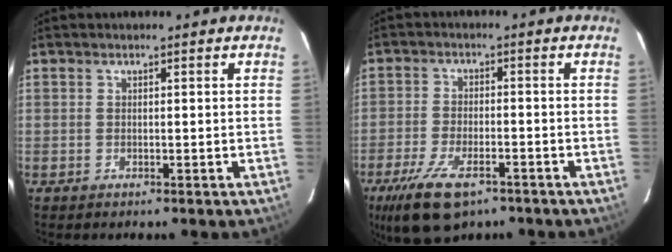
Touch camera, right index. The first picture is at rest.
{"total": 9.9, "force": [-6.4, 3.7, 6.5], "torque": [-0.126, -0.015, -0.109]}